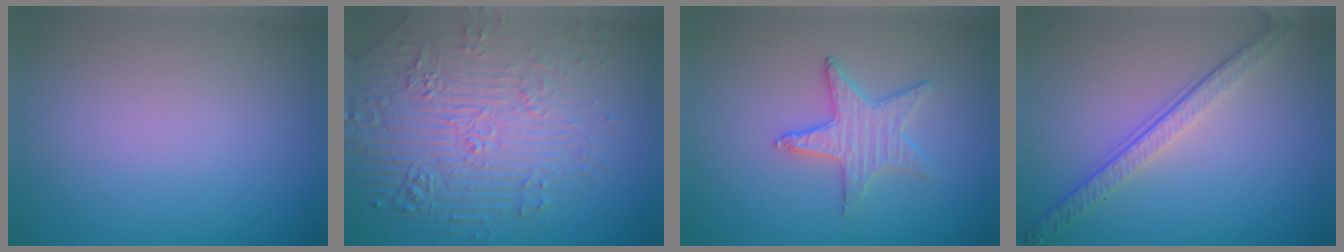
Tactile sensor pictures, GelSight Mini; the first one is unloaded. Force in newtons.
{"total": 8.0, "press": 5.7, "slide": 5.6}
{"total": 2.8, "press": 2.7, "slide": 0.7}
{"total": 3.8, "press": 2.8, "slide": 2.6}